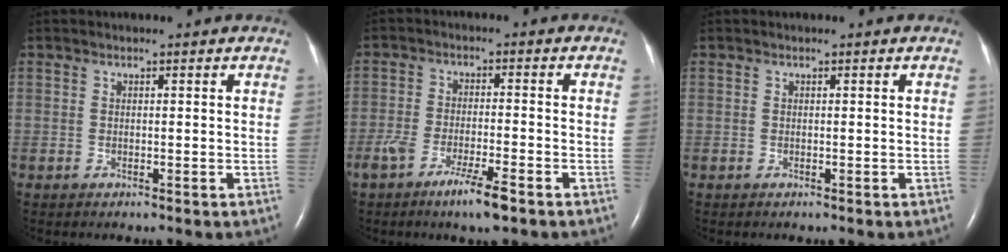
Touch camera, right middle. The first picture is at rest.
{"total": 6.4, "force": [-4.1, 0.6, 4.9], "torque": [-0.097, -0.011, -0.074]}
{"total": 0.0}